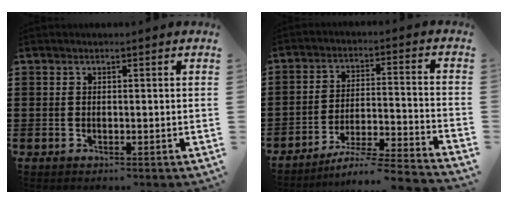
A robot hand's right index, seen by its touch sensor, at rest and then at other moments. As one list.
[{"total": 5.7, "force": [-5.1, -0.4, 2.5], "torque": [-0.050, -0.018, -0.101]}]